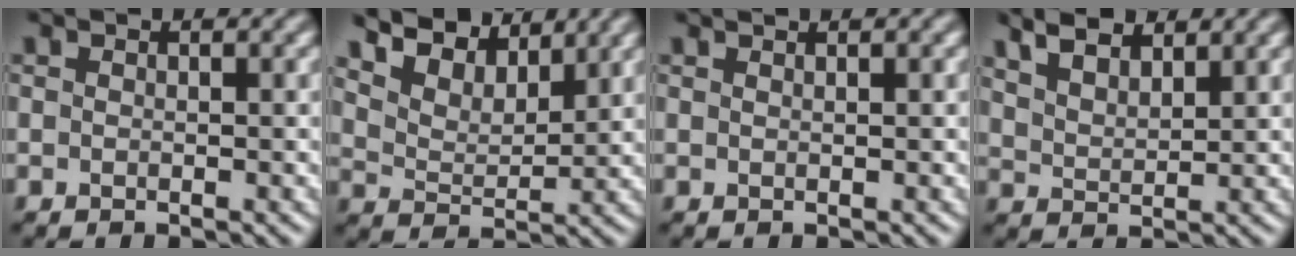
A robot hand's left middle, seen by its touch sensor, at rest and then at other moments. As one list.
[{"total": 8.0, "force": [7.0, 2.7, 2.8], "torque": [-0.074, 0.002, 0.119]}, {"total": 1.5, "force": [1.1, 0.6, 0.8], "torque": [0.001, -0.002, -0.001]}, {"total": 5.1, "force": [4.3, 1.7, 2.0], "torque": [-0.042, 0.023, 0.060]}]